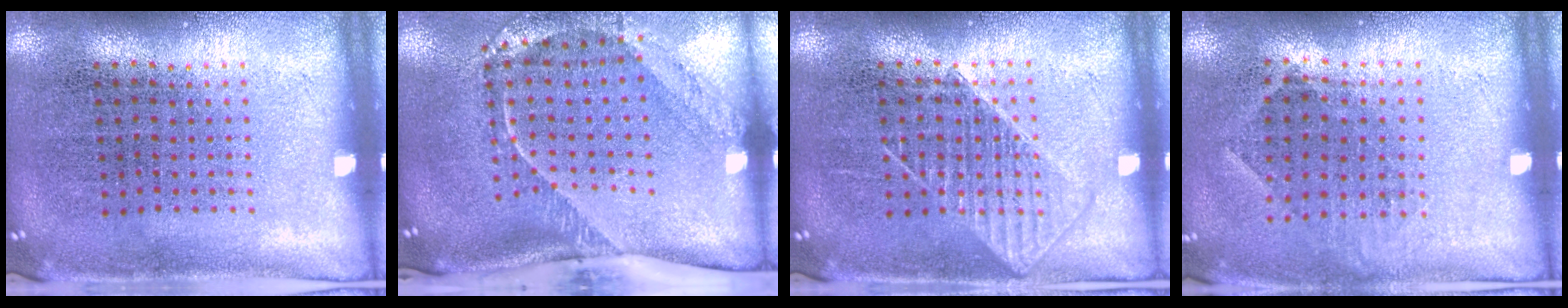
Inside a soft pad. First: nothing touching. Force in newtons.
{"total": 2.7, "press": 1.8, "slide": 2.0}
{"total": 1.7, "press": 1.7, "slide": 0.3}
{"total": 0.9, "press": 0.7, "slide": 0.5}